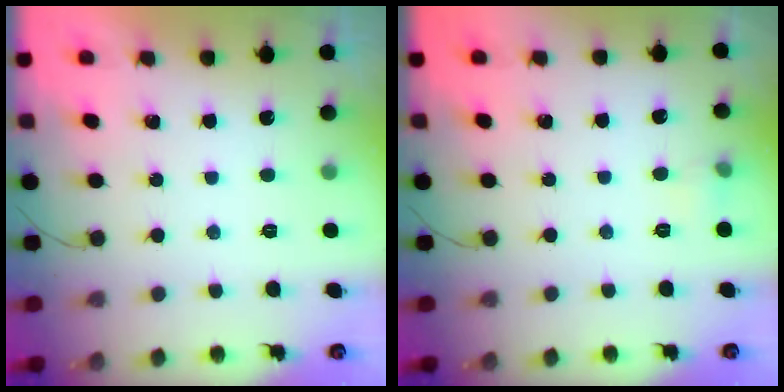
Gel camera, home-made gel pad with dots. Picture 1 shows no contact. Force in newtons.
{"total": 4.1, "press": 3.9, "slide": 1.2}